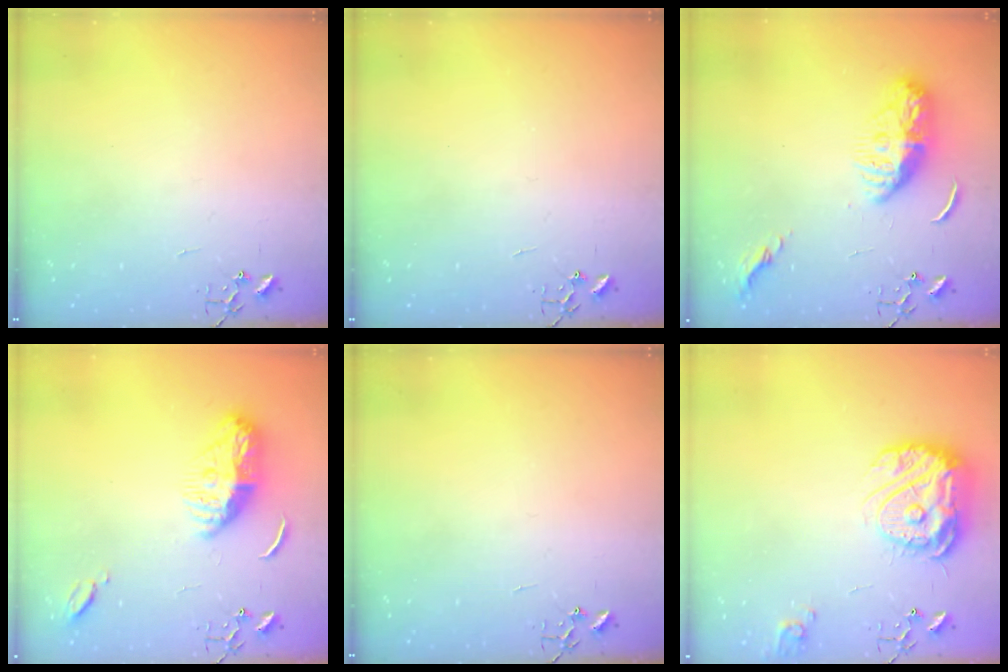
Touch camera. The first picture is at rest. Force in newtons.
{"total": 0.0}
{"total": 11.4, "press": 11.3, "slide": 0.9}
{"total": 11.1, "press": 11.0, "slide": 1.0}
{"total": 0.0}
{"total": 17.3, "press": 17.2, "slide": 1.9}